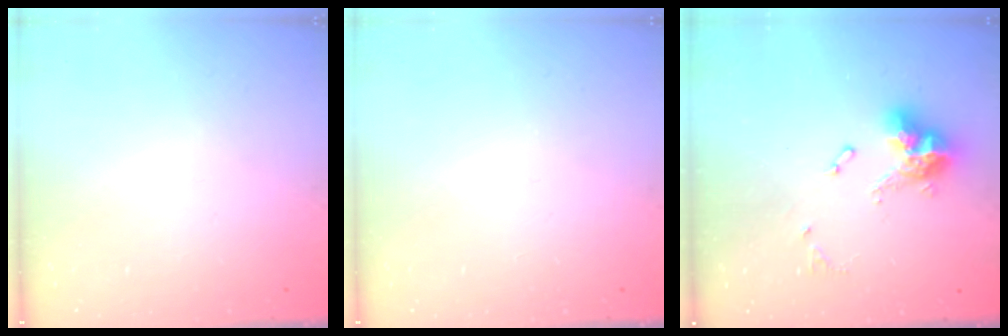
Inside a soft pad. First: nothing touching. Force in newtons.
{"total": 0.0}
{"total": 11.5, "press": 11.4, "slide": 1.0}